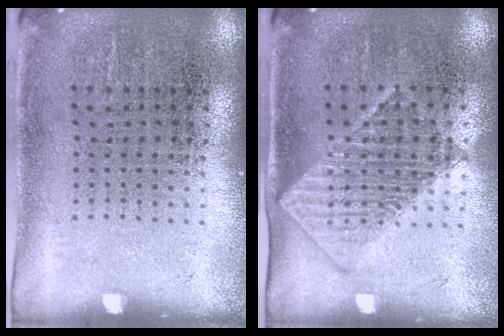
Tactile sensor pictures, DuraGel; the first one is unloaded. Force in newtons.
{"total": 1.4, "press": 1.3, "slide": 0.6}